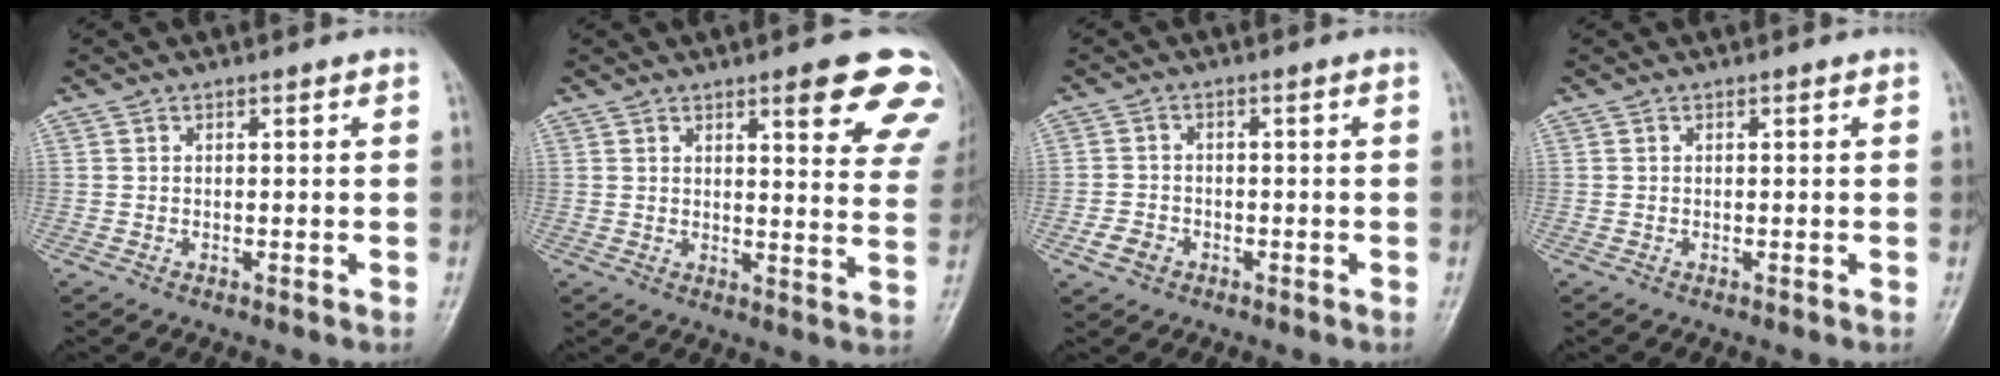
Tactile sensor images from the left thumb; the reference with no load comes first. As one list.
[{"total": 14.8, "force": [9.2, 3.9, 10.9], "torque": [-0.096, -0.042, 0.097]}, {"total": 3.4, "force": [-1.7, 2.6, 1.4], "torque": [-0.023, 0.012, -0.031]}, {"total": 0.0}]